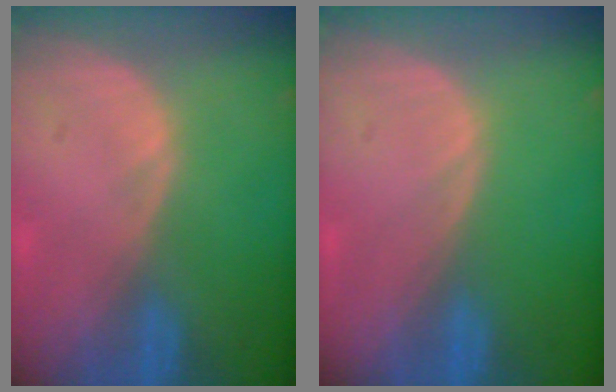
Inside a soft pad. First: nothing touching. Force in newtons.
{"total": 0.0}